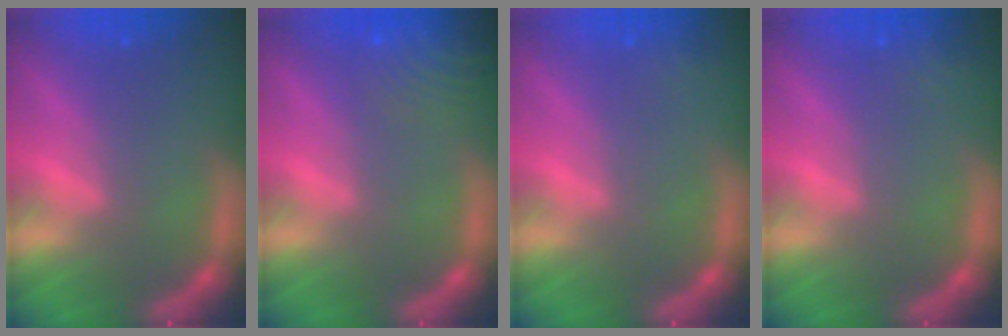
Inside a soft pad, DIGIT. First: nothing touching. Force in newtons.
{"total": 9.5}
{"total": 0.9}
{"total": 1.4}